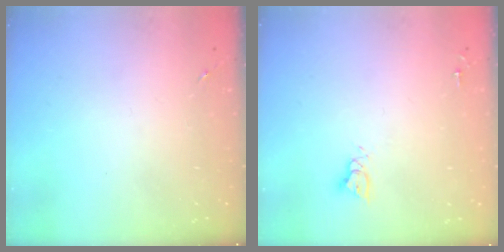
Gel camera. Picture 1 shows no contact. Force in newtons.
{"total": 3.6, "press": 3.6, "slide": 0.4}